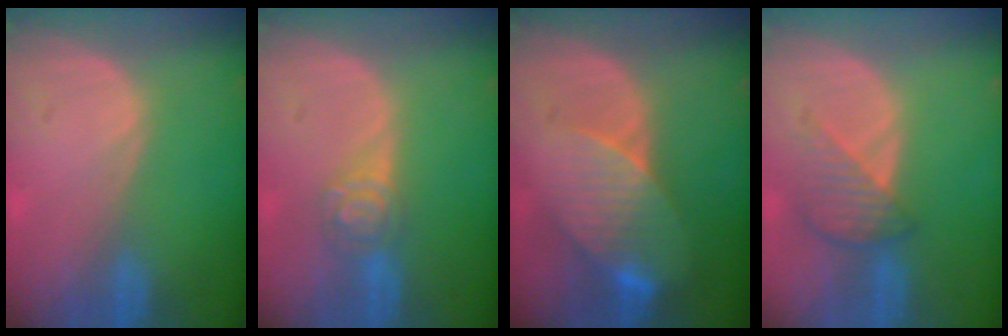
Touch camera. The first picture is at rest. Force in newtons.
{"total": 4.2, "press": 4.1, "slide": 0.6}
{"total": 8.4, "press": 7.6, "slide": 3.6}
{"total": 4.5, "press": 4.2, "slide": 1.7}